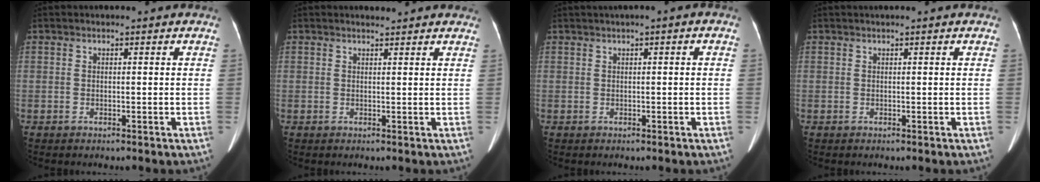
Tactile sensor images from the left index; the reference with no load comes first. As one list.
[{"total": 3.5, "force": [3.3, 0.6, 0.7], "torque": [-0.012, 0.013, 0.033]}, {"total": 1.4, "force": [0.3, 0.1, 1.3], "torque": [-0.025, 0.009, 0.004]}, {"total": 0.6, "force": [0.4, -0.2, 0.4], "torque": [-0.011, 0.010, 0.012]}]